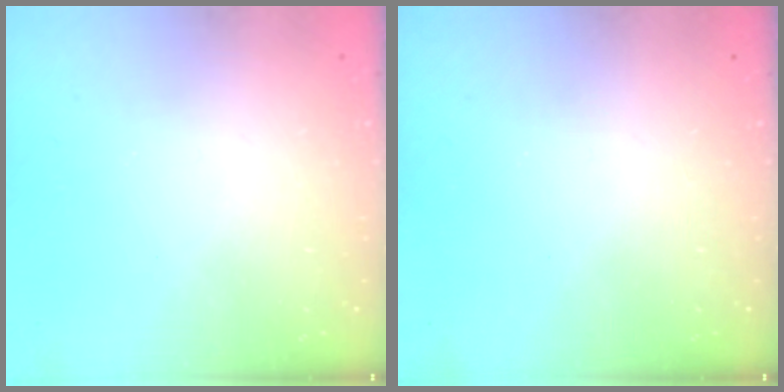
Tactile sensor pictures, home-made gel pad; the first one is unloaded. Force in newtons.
{"total": 0.0}